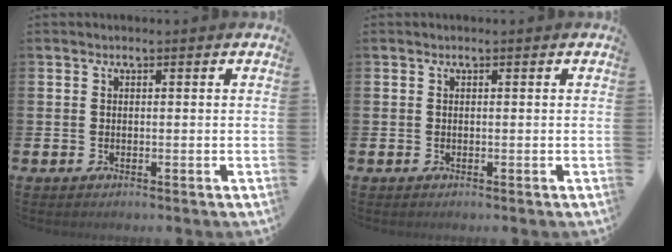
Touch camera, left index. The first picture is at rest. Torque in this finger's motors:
{"motor_torque": [0.00, 0.00, 0.00, 0.01]}